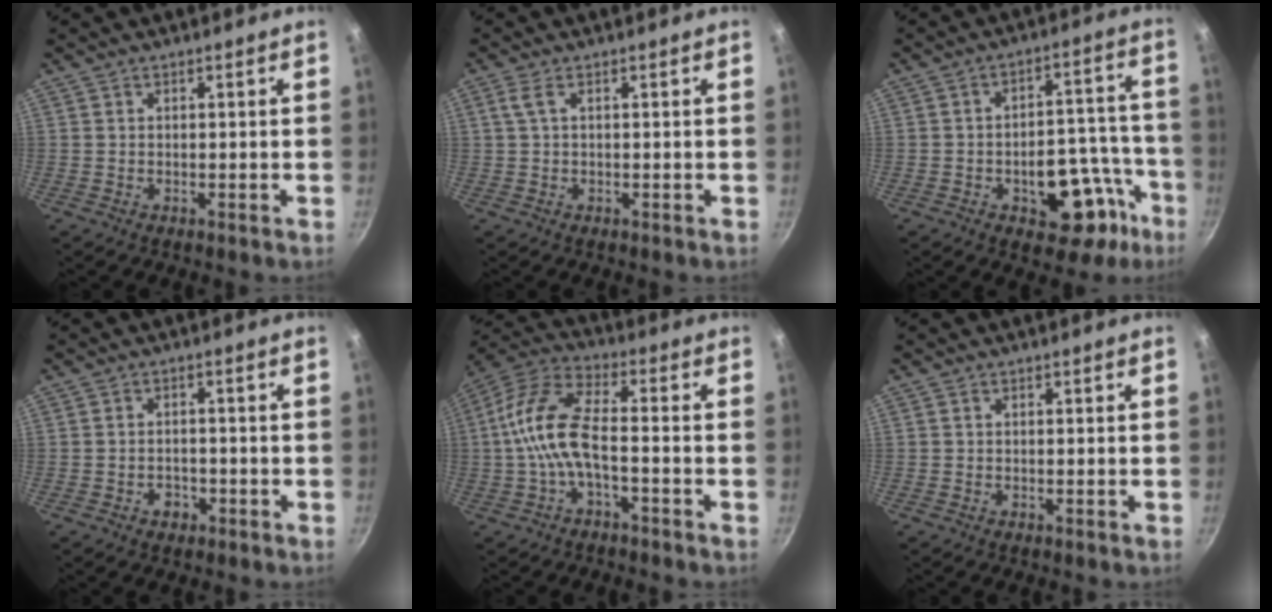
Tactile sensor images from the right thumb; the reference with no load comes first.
{"total": 2.1, "force": [0.5, 0.7, 1.9], "torque": [-0.044, 0.006, 0.013]}
{"total": 16.4, "force": [-7.4, 9.5, 11.2], "torque": [-0.069, 0.057, -0.089]}
{"total": 2.6, "force": [-1.3, 2.0, 1.1], "torque": [-0.008, 0.013, -0.014]}
{"total": 11.3, "force": [-2.6, 4.7, 10.0], "torque": [-0.213, 0.040, -0.065]}
{"total": 0.0}